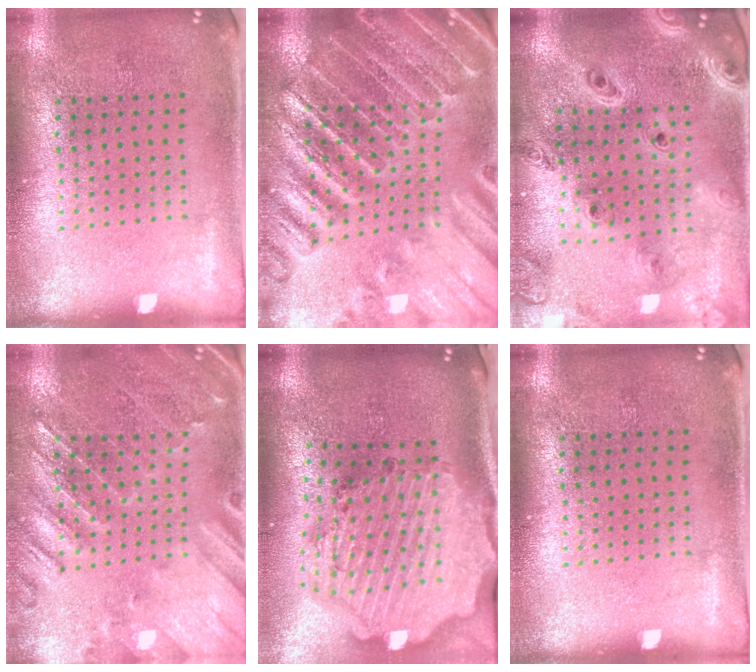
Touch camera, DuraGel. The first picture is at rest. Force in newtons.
{"total": 3.1, "press": 3.1, "slide": 0.4}
{"total": 2.3, "press": 2.1, "slide": 1.0}
{"total": 0.6, "press": 0.4, "slide": 0.4}
{"total": 4.0, "press": 3.3, "slide": 2.3}
{"total": 0.0}